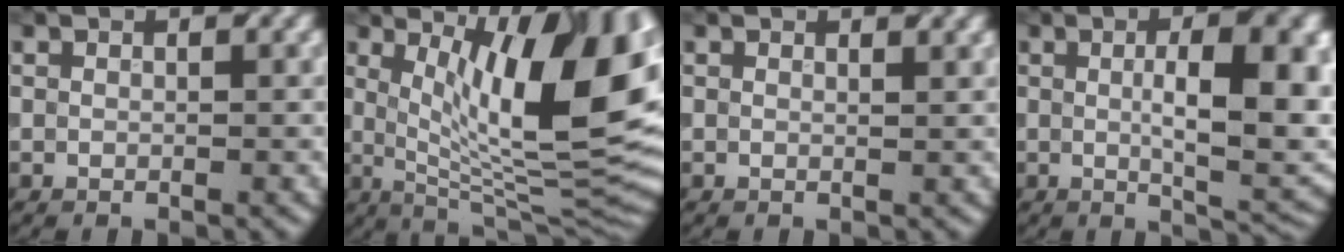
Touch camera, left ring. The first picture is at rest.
{"total": 13.8, "force": [3.0, 4.0, 12.9], "torque": [-0.169, -0.003, 0.052]}
{"total": 0.6, "force": [0.5, 0.0, 0.3], "torque": [-0.006, -0.001, 0.010]}
{"total": 8.6, "force": [0.2, 2.2, 8.3], "torque": [-0.114, -0.001, 0.013]}